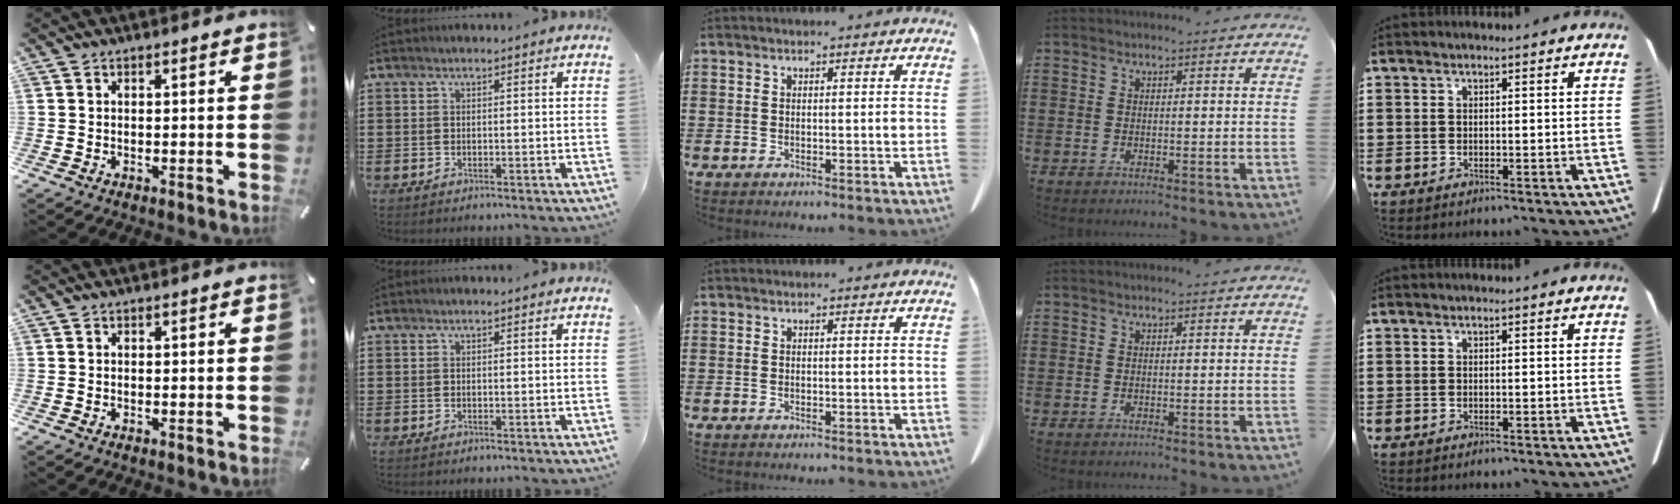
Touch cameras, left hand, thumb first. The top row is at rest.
{}